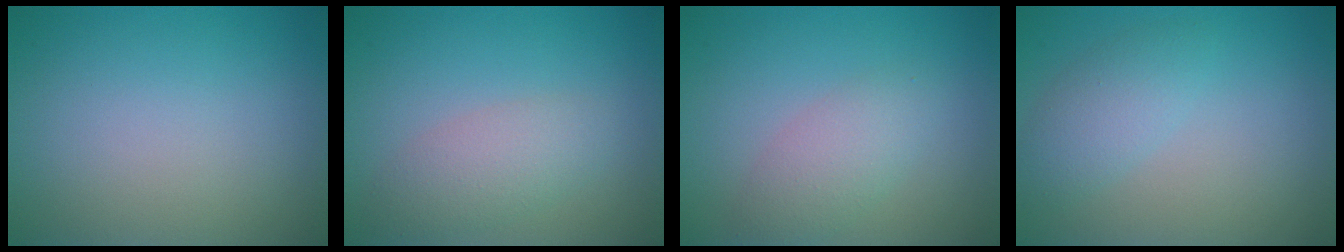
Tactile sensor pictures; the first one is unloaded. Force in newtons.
{"total": 2.8, "press": 2.8, "slide": 0.2}
{"total": 2.8, "press": 2.8, "slide": 0.1}
{"total": 2.5, "press": 2.5, "slide": 0.1}